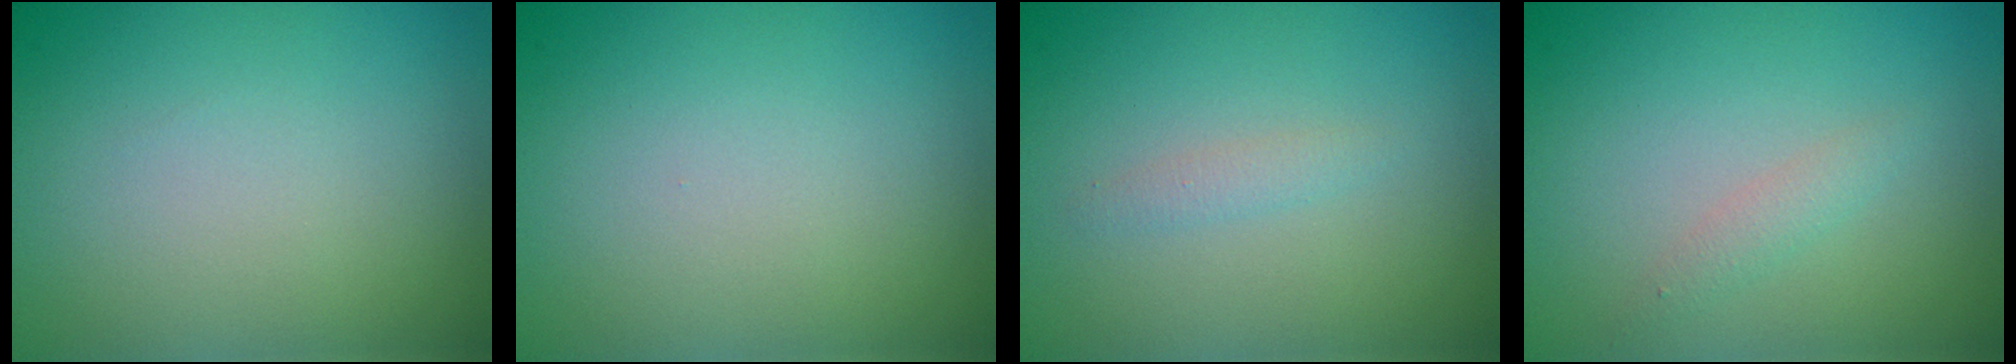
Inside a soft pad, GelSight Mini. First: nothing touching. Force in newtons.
{"total": 0.0}
{"total": 0.9, "press": 0.9, "slide": 0.0}
{"total": 1.1, "press": 1.1, "slide": 0.1}